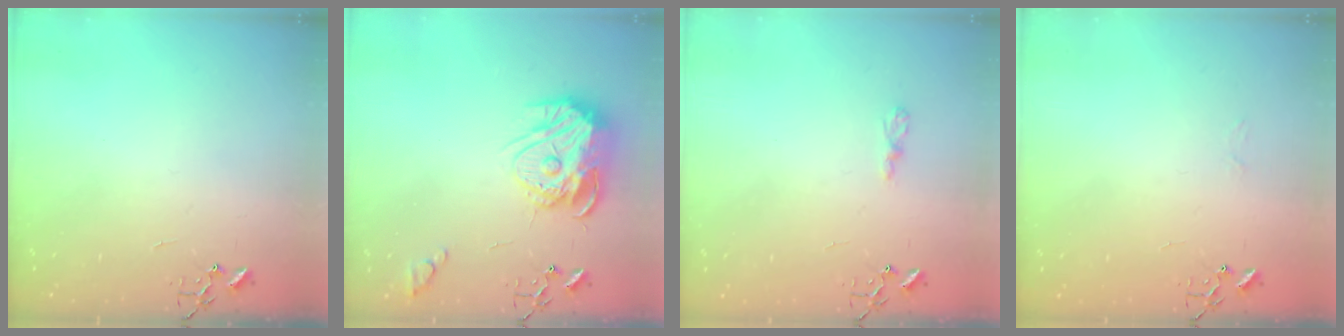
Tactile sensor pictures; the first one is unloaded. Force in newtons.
{"total": 16.3, "press": 16.2, "slide": 1.6}
{"total": 4.8, "press": 4.7, "slide": 0.6}
{"total": 3.0, "press": 3.0, "slide": 0.3}